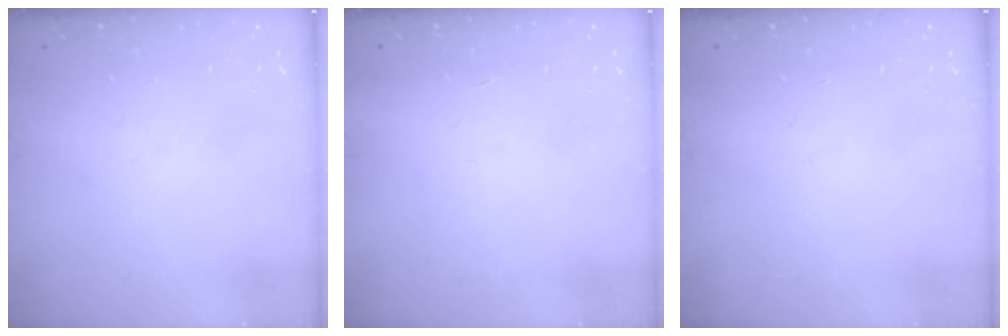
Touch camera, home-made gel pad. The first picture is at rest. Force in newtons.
{"total": 1.7, "press": 1.7, "slide": 0.1}
{"total": 0.0}